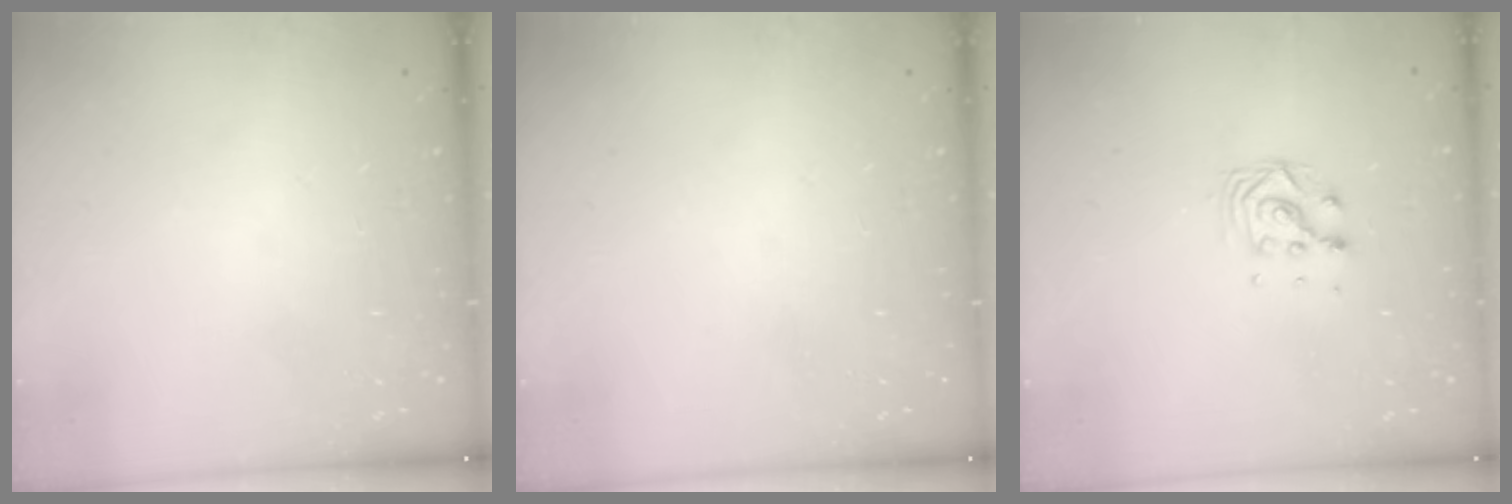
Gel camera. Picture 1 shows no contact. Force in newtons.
{"total": 0.0}
{"total": 6.8, "press": 6.8, "slide": 0.4}